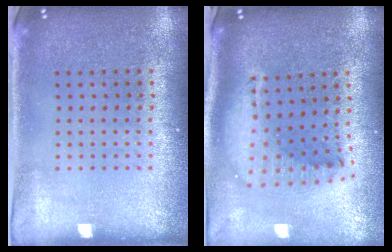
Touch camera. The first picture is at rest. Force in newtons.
{"total": 2.1, "press": 1.6, "slide": 1.3}